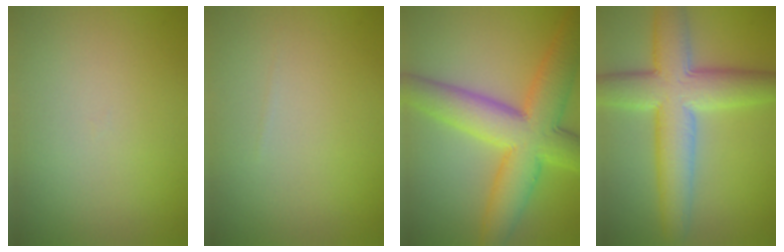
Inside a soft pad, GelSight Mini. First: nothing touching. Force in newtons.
{"total": 0.0}
{"total": 9.9, "press": 9.9, "slide": 0.4}
{"total": 8.9, "press": 8.9, "slide": 0.3}